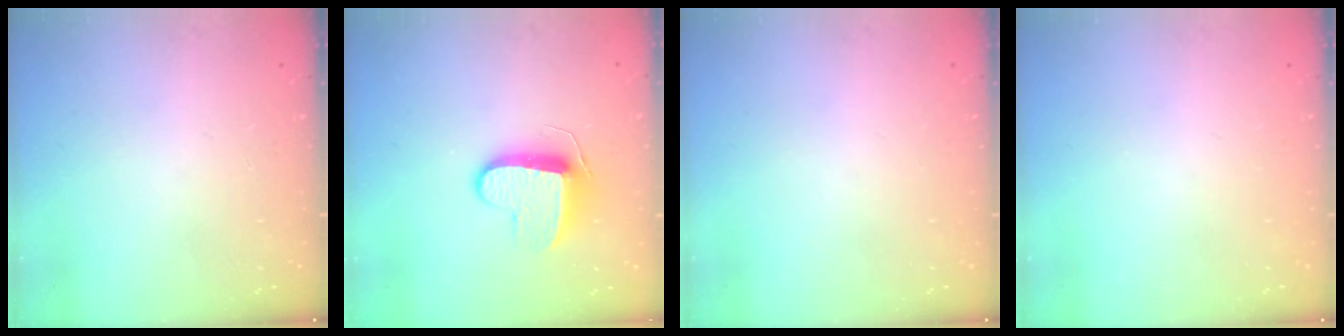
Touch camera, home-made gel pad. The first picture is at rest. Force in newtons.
{"total": 9.4, "press": 9.4, "slide": 0.5}
{"total": 0.0}
{"total": 0.0}